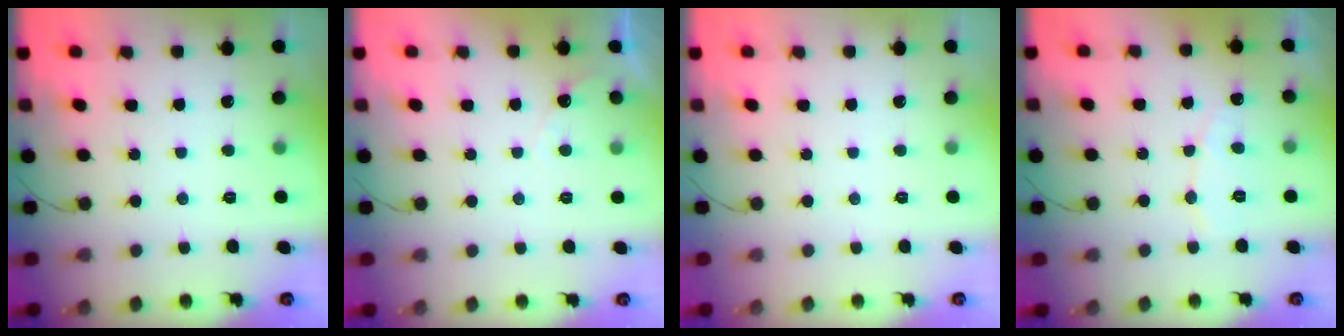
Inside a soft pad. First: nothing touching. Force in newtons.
{"total": 2.3, "press": 2.3, "slide": 0.1}
{"total": 0.0}
{"total": 5.8, "press": 5.8, "slide": 0.2}